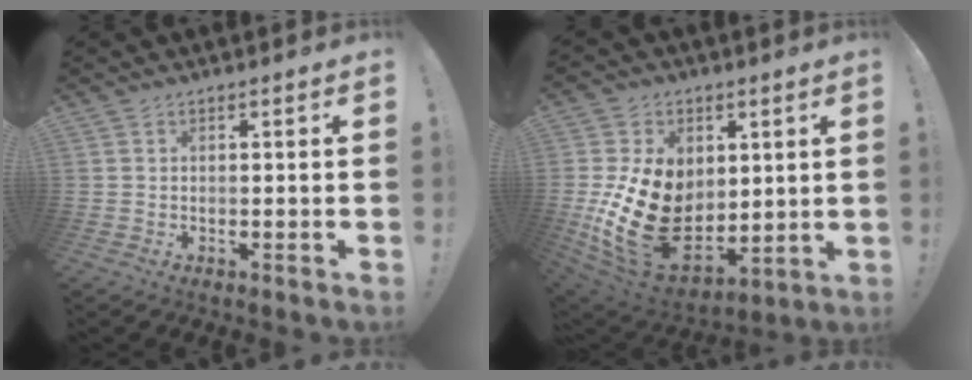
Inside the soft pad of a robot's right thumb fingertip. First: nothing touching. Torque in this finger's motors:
{"motor_torque": [0.60, 1.26, 1.69, -1.06, 0.65]}